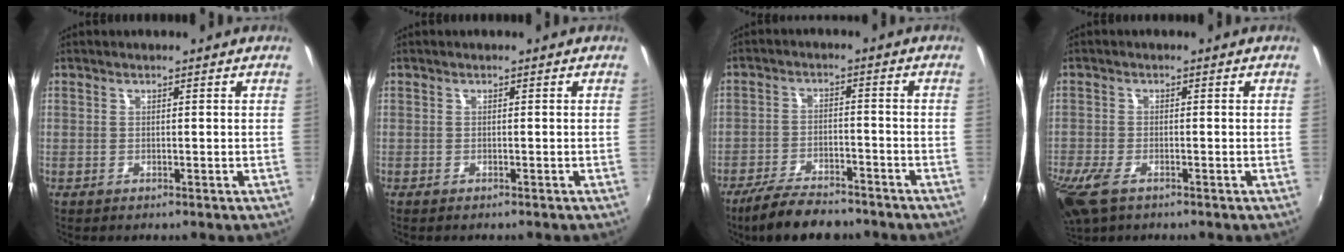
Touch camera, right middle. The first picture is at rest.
{"total": 0.8, "force": [-0.7, 0.2, 0.4], "torque": [-0.008, -0.004, -0.012]}
{"total": 11.0, "force": [-9.0, 3.4, 5.2], "torque": [-0.118, -0.015, -0.149]}
{"total": 7.4, "force": [-4.6, 3.2, 4.8], "torque": [-0.123, -0.028, -0.089]}